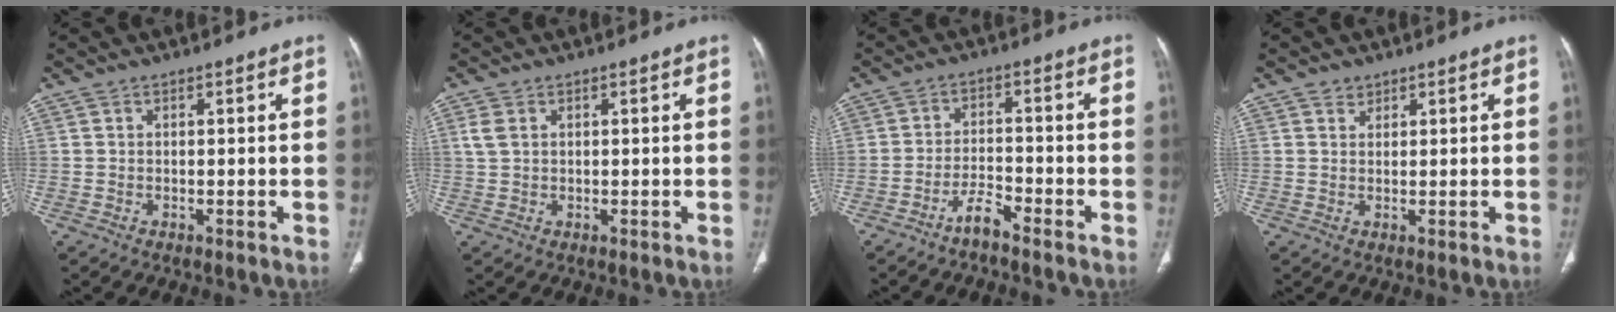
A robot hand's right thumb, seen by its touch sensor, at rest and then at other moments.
{"total": 2.5, "force": [0.7, 1.7, 1.6], "torque": [-0.045, 0.007, 0.017]}
{"total": 3.9, "force": [-3.3, 0.5, 2.0], "torque": [-0.038, 0.024, -0.066]}
{"total": 1.5, "force": [1.0, 1.1, 0.2], "torque": [0.009, -0.006, 0.014]}